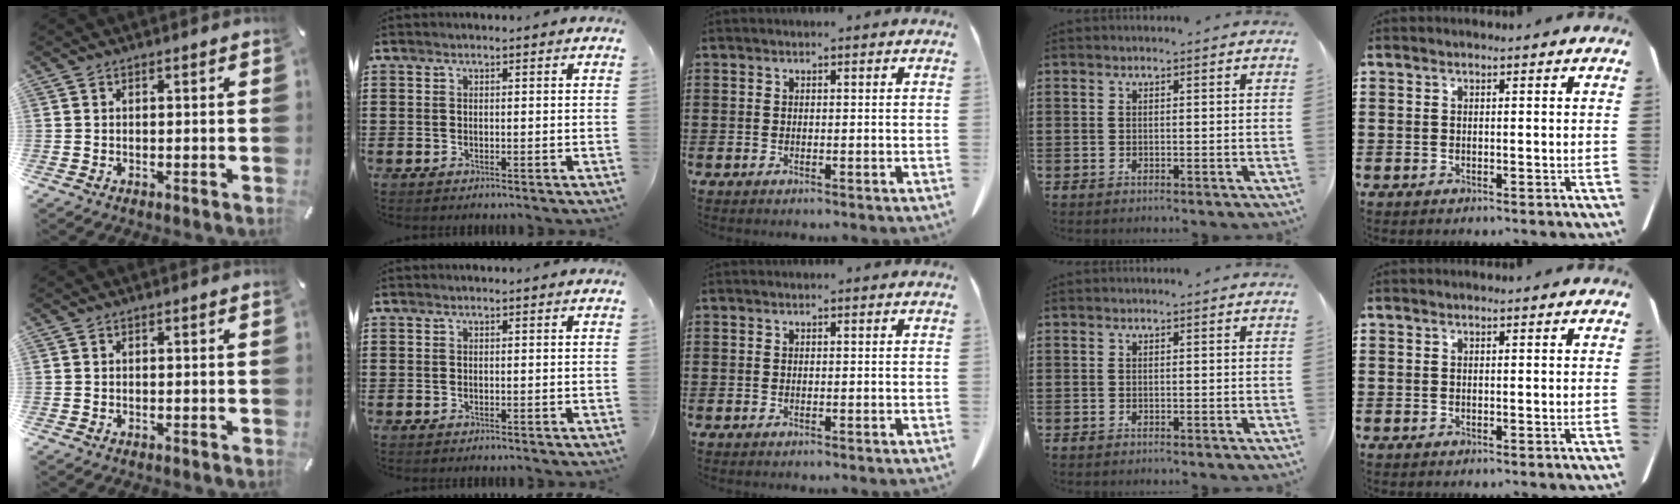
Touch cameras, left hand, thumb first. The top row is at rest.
{}